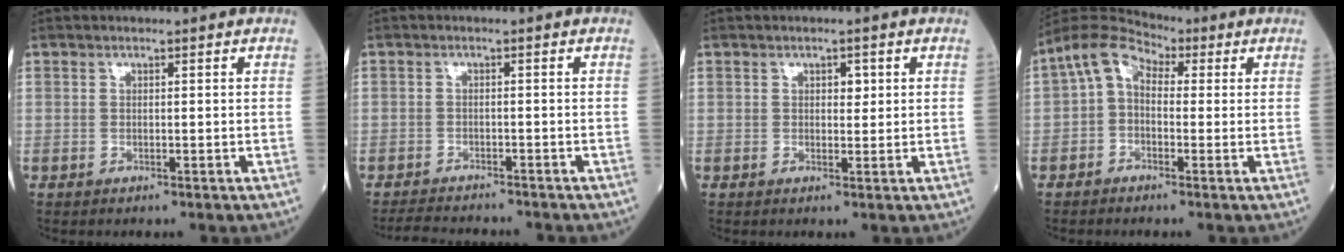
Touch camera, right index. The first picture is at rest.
{"total": 6.0, "force": [-5.7, 1.2, 1.3], "torque": [-0.020, -0.011, -0.088]}
{"total": 1.6, "force": [0.5, 1.0, 1.2], "torque": [-0.012, 0.000, 0.007]}
{"total": 7.1, "force": [1.2, 4.9, 5.1], "torque": [-0.094, 0.040, 0.009]}